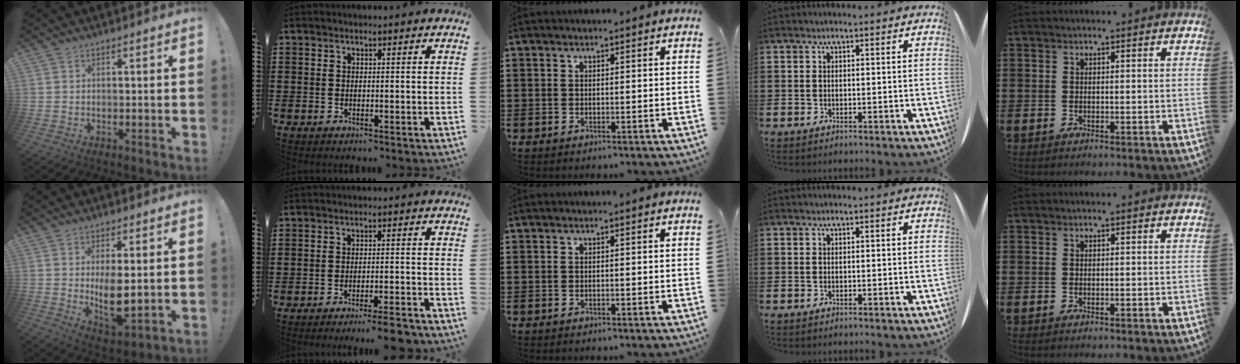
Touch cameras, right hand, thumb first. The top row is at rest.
{"thumb": {"total": 9.4, "force": [1.2, 4.1, 8.4], "torque": [-0.132, -0.027, 0.023]}, "index": {"total": 3.9, "force": [-3.4, -0.5, 1.8], "torque": [-0.030, -0.010, -0.065]}}